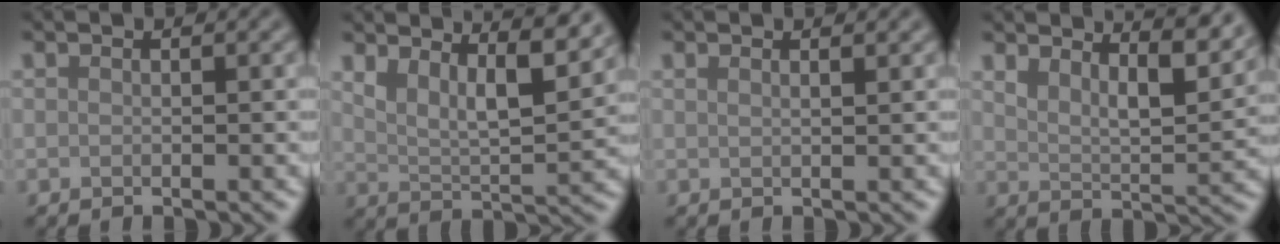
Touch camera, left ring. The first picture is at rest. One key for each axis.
{"total": 6.2, "fx": 4.2, "fy": 1.7, "fz": 4.3, "tx": -0.080, "ty": 0.000, "tz": 0.072}
{"total": 1.5, "fx": 1.1, "fy": 0.6, "fz": 0.9, "tx": -0.008, "ty": 0.002, "tz": 0.004}
{"total": 6.3, "fx": 4.7, "fy": 1.9, "fz": 3.9, "tx": -0.057, "ty": 0.002, "tz": 0.061}